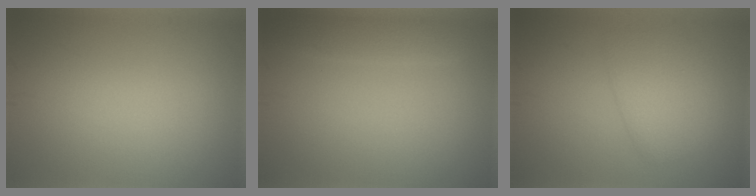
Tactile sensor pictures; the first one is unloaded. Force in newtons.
{"total": 2.4, "press": 2.4, "slide": 0.2}
{"total": 3.4, "press": 3.4, "slide": 0.3}